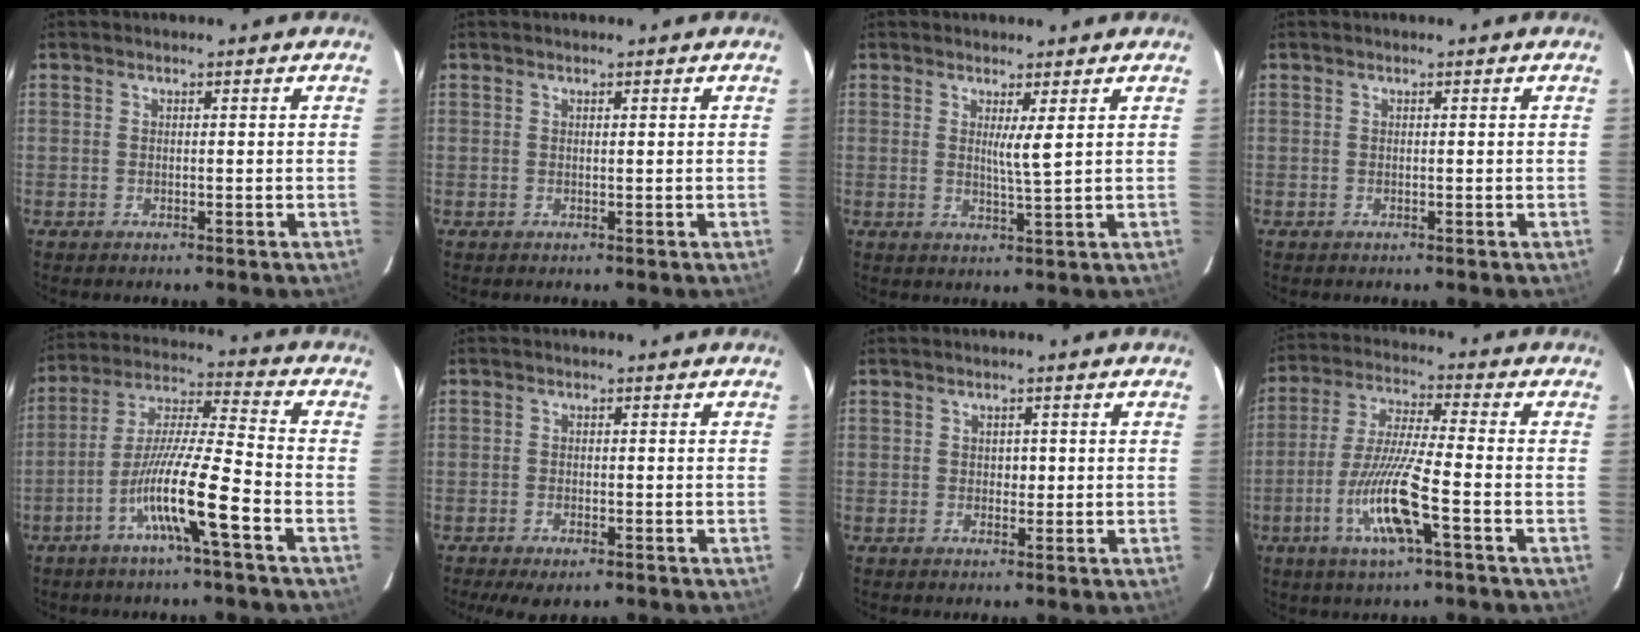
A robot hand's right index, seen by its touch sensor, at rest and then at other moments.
{"total": 0.0}
{"total": 2.8, "force": [1.0, -0.5, 2.6], "torque": [-0.048, -0.012, 0.019]}
{"total": 0.0}
{"total": 12.4, "force": [-5.6, -0.4, 11.1], "torque": [-0.214, 0.002, -0.107]}
{"total": 3.7, "force": [-2.5, 1.4, 2.3], "torque": [-0.035, -0.007, -0.032]}
{"total": 1.3, "force": [0.1, 1.0, 0.9], "torque": [-0.010, 0.002, 0.002]}
{"total": 11.8, "force": [-4.4, 0.4, 10.9], "torque": [-0.219, -0.012, -0.085]}